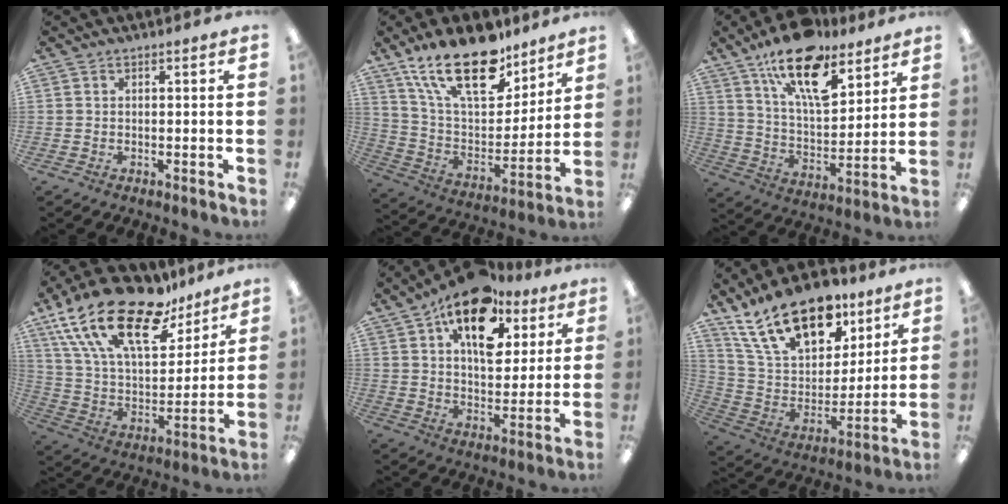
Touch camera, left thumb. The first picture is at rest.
{"total": 23.2, "force": [15.8, 10.4, 13.4], "torque": [-0.246, -0.086, 0.278]}
{"total": 18.6, "force": [12.6, 7.9, 11.3], "torque": [-0.187, -0.064, 0.217]}
{"total": 24.6, "force": [16.3, 10.9, 14.8], "torque": [-0.281, -0.096, 0.285]}
{"total": 17.2, "force": [10.2, 9.4, 10.3], "torque": [-0.154, -0.046, 0.176]}
{"total": 23.1, "force": [14.7, 12.0, 13.2], "torque": [-0.240, -0.072, 0.265]}